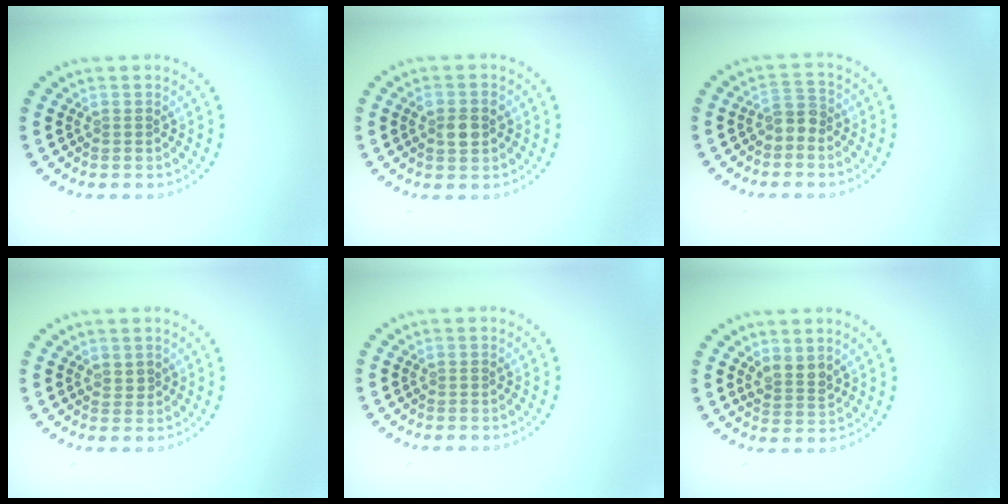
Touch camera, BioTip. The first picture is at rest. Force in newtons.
{"total": 2.5, "press": 2.5, "slide": 0.3}
{"total": 1.9, "press": 1.5, "slide": 1.0}
{"total": 0.6, "press": 0.3, "slide": 0.5}
{"total": 0.0}
{"total": 2.1, "press": 1.7, "slide": 1.2}